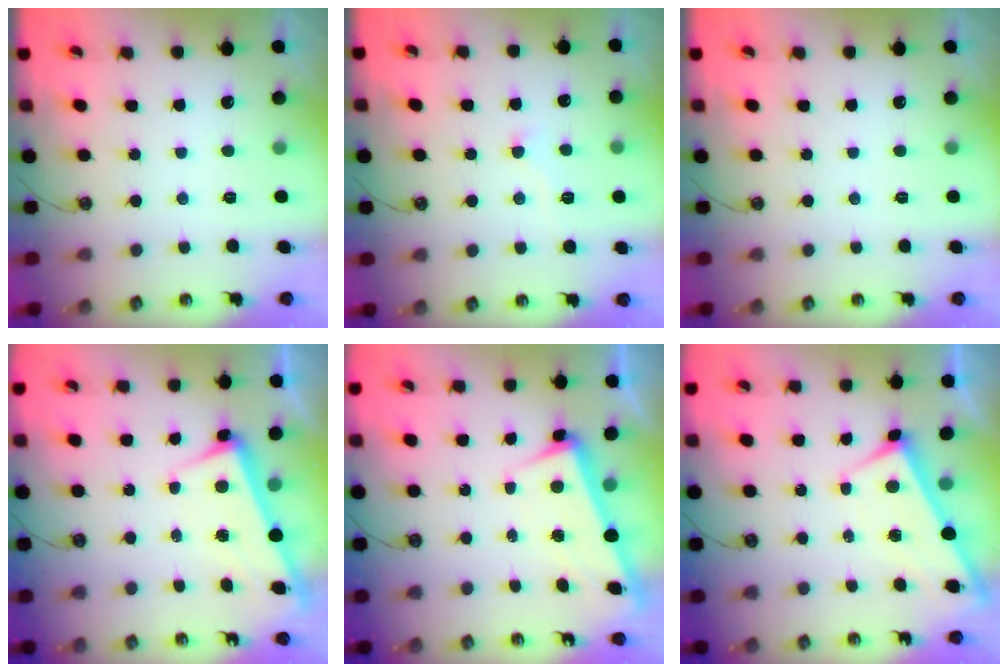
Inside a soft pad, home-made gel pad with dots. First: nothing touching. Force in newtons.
{"total": 2.4, "press": 2.3, "slide": 0.5}
{"total": 0.0}
{"total": 2.4, "press": 2.3, "slide": 0.7}
{"total": 3.2, "press": 3.1, "slide": 1.0}
{"total": 3.0, "press": 3.0, "slide": 0.1}